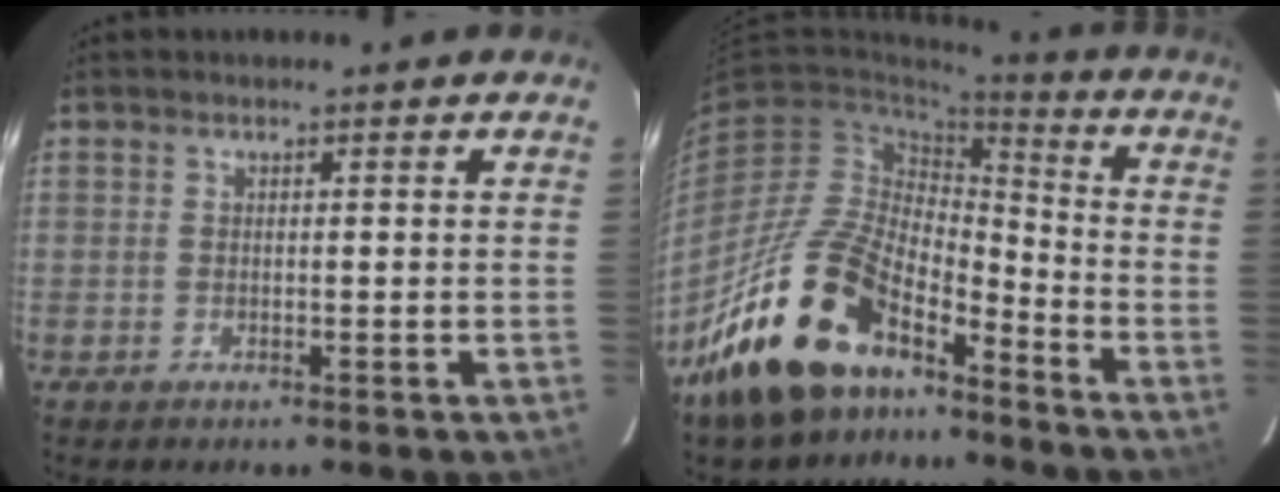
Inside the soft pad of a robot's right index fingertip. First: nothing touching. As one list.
[{"total": 21.0, "force": [-14.8, 9.6, 11.4], "torque": [-0.223, 0.004, -0.257]}]